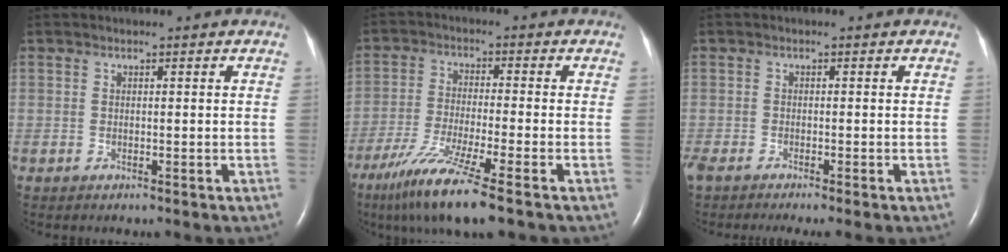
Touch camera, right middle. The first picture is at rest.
{"total": 10.9, "force": [-7.0, -0.3, 8.3], "torque": [-0.162, -0.038, -0.127]}
{"total": 5.3, "force": [-4.5, 0.2, 2.8], "torque": [-0.043, -0.010, -0.075]}